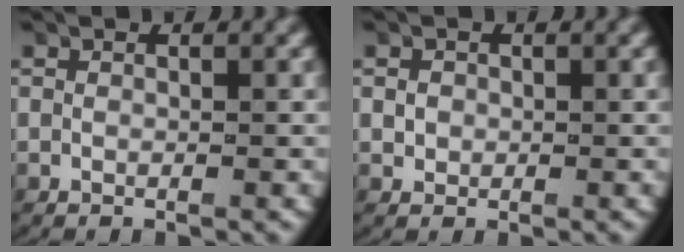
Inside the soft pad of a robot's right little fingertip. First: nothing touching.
{"total": 0.9, "force": [0.0, 0.8, 0.4], "torque": [-0.012, 0.002, 0.002]}